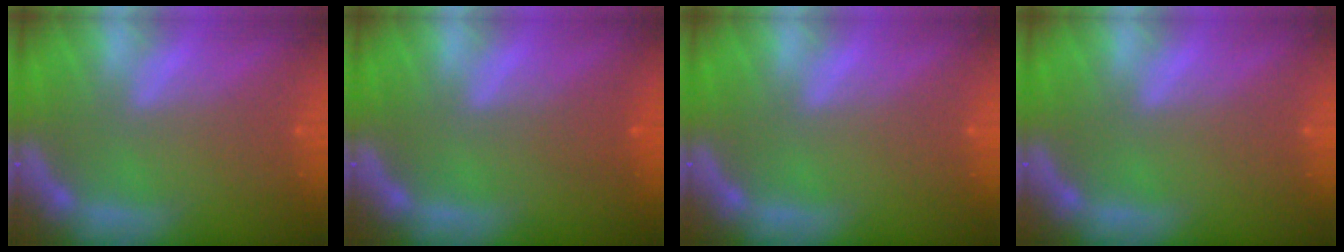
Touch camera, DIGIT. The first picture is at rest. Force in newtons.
{"total": 1.5}
{"total": 0.0}
{"total": 0.0}